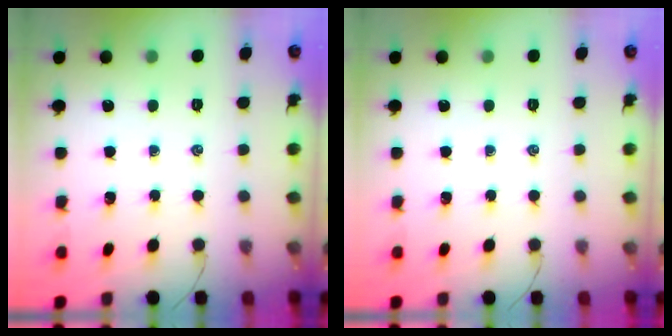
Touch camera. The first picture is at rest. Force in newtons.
{"total": 0.0}